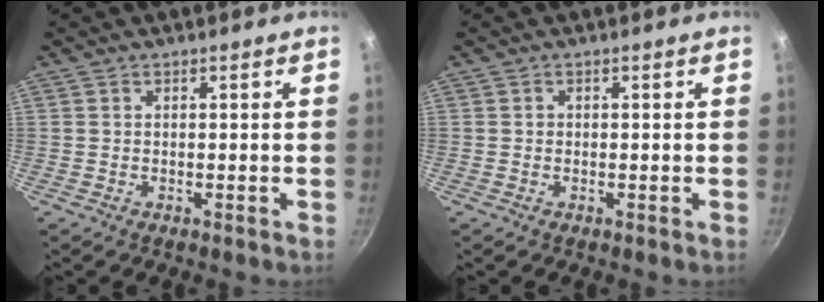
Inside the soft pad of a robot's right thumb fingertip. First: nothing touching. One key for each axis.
{"total": 0.5, "fx": 0.0, "fy": 0.5, "fz": 0.1, "tx": 0.004, "ty": 0.002, "tz": -0.002}